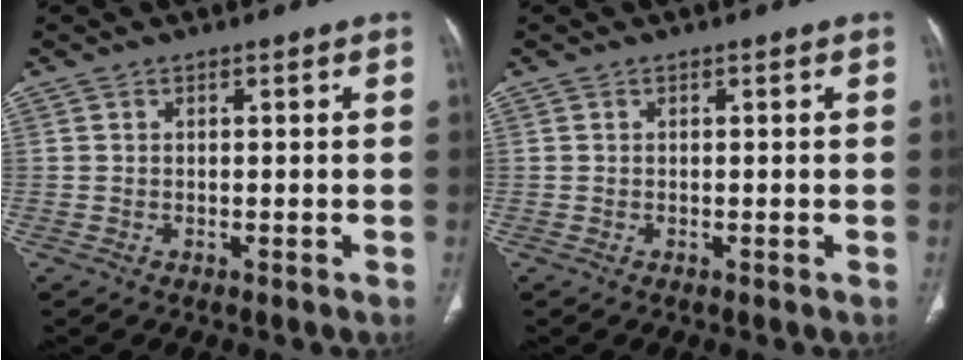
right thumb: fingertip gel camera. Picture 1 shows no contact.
{"total": 0.0}